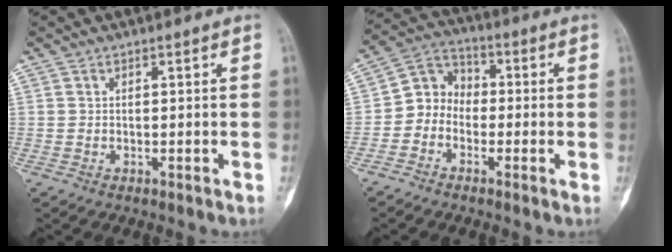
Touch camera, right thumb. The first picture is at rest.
{"total": 6.9, "force": [-1.9, 5.9, 2.8], "torque": [-0.021, 0.034, -0.055]}